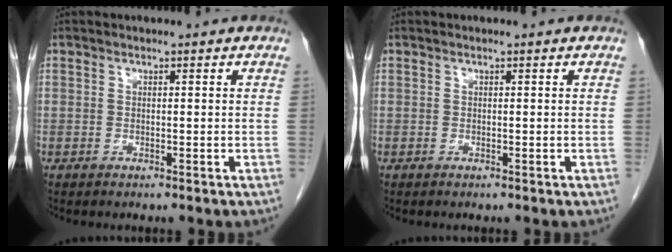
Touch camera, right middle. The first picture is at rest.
{"total": 0.0}